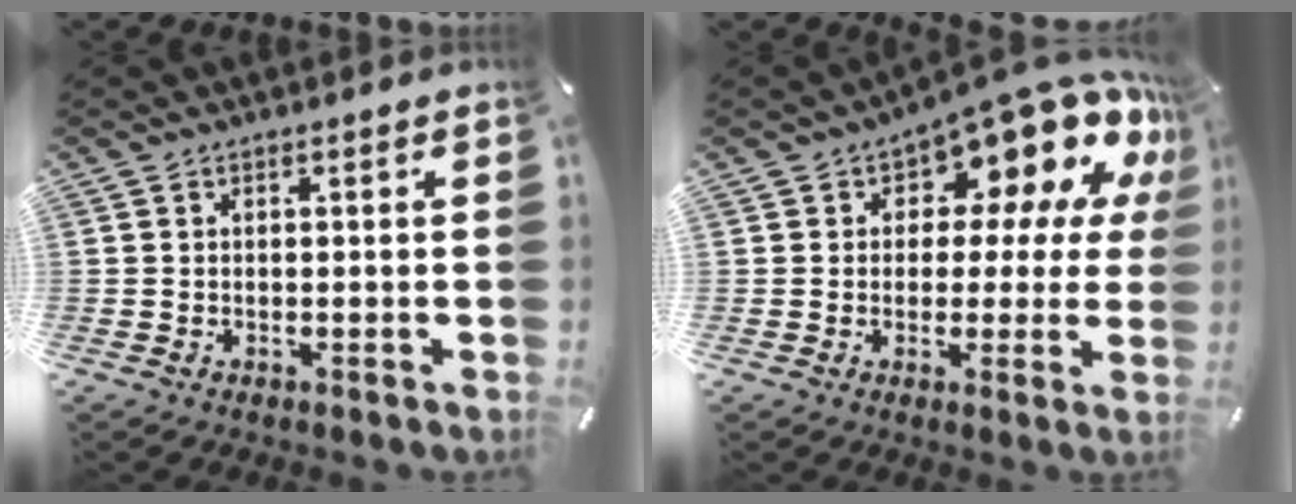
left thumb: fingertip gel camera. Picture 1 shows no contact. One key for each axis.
{"total": 14.7, "fx": 9.9, "fy": 6.6, "fz": 8.7, "tx": -0.119, "ty": -0.091, "tz": 0.165}